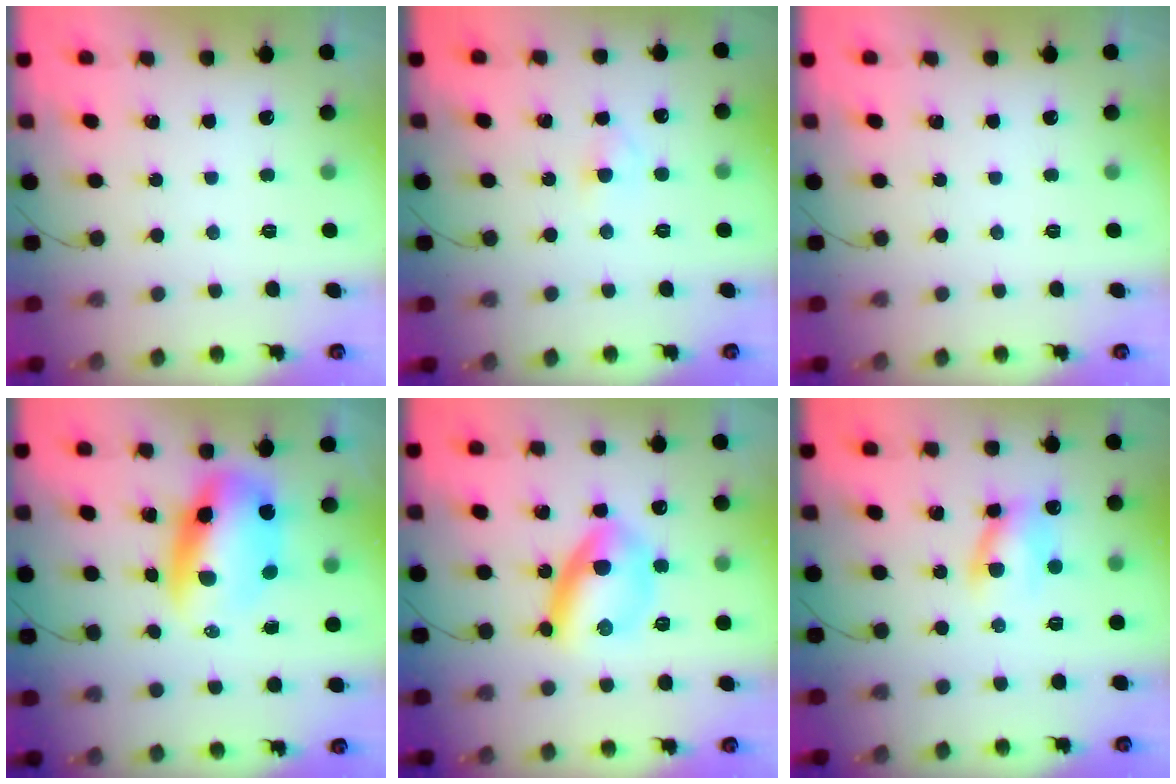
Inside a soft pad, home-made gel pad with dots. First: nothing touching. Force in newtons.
{"total": 2.5, "press": 2.3, "slide": 1.0}
{"total": 0.0}
{"total": 10.5, "press": 10.1, "slide": 2.7}
{"total": 10.8, "press": 10.8, "slide": 0.3}
{"total": 7.9, "press": 7.9, "slide": 0.7}